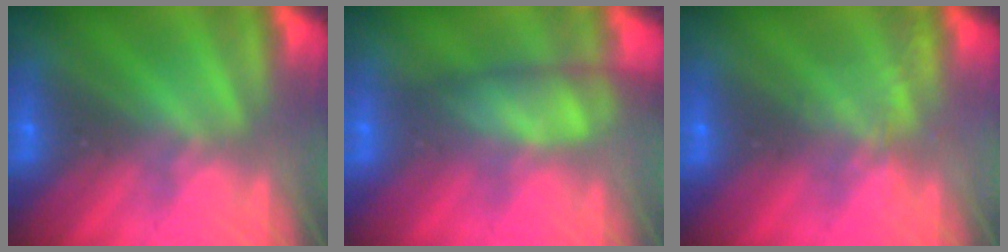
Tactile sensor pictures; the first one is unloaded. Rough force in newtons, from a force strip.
{"total": 4.7}
{"total": 2.2}